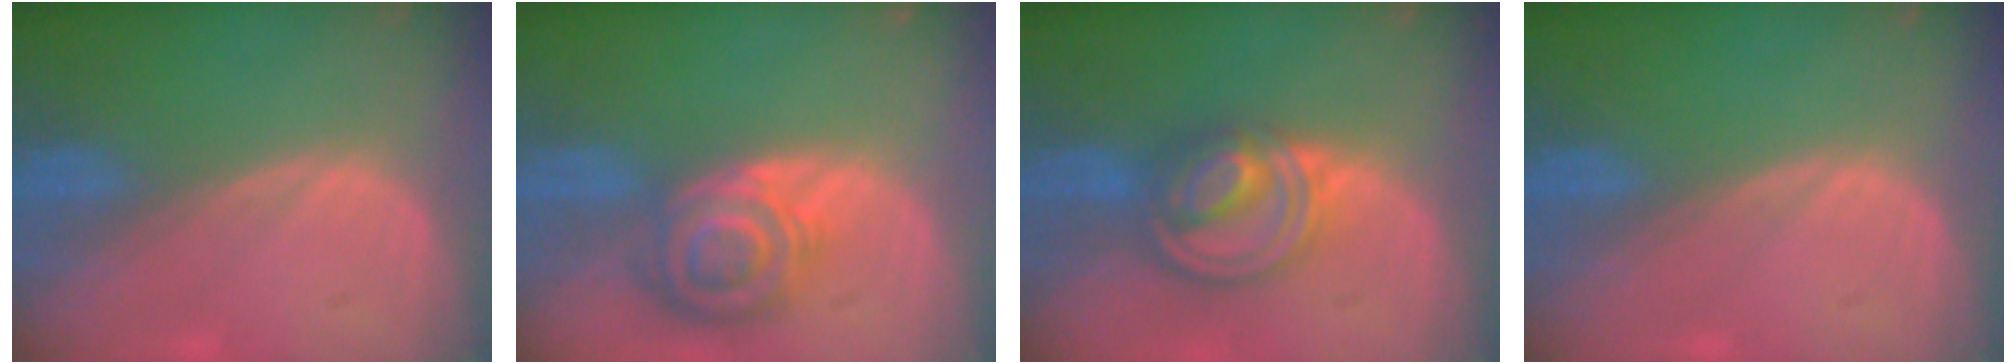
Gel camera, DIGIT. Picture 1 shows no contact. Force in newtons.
{"total": 8.2, "press": 7.2, "slide": 4.0}
{"total": 7.9, "press": 6.9, "slide": 3.9}
{"total": 0.0}